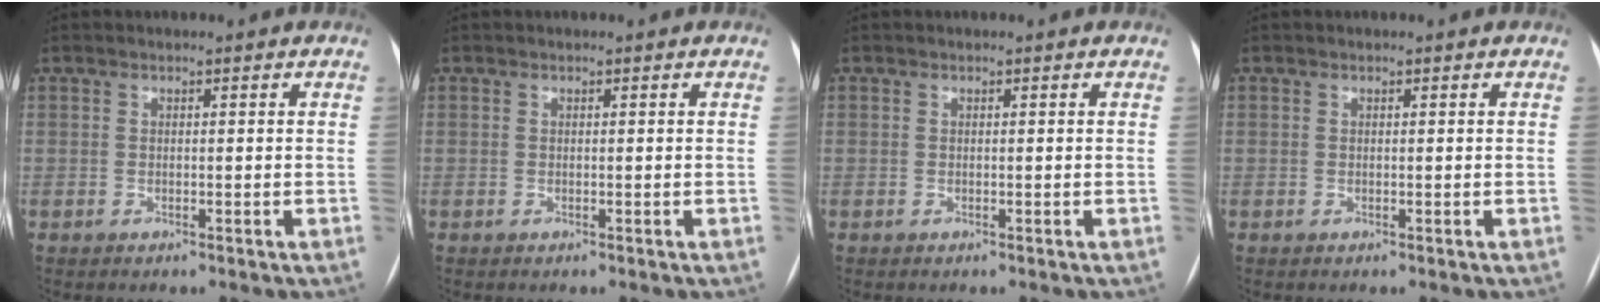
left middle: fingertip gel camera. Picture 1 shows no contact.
{"total": 0.0}
{"total": 0.0}
{"total": 0.0}